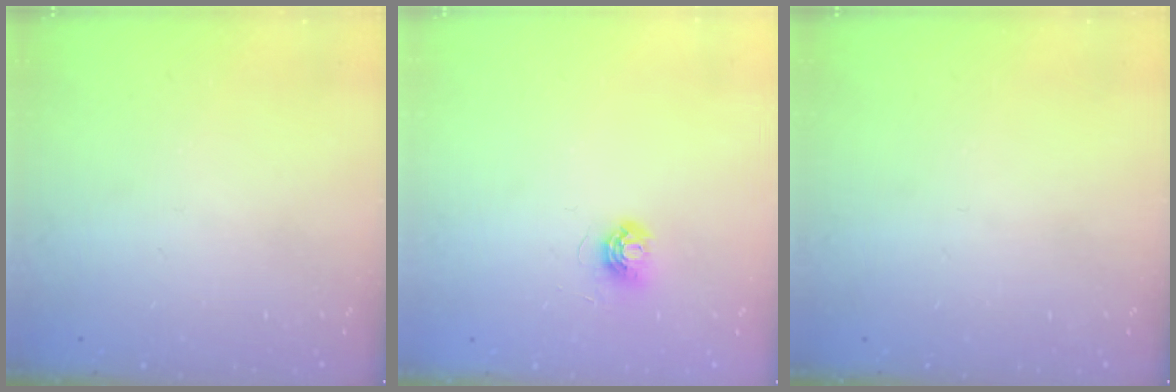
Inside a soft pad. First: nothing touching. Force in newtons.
{"total": 5.4, "press": 5.4, "slide": 0.3}
{"total": 0.0}